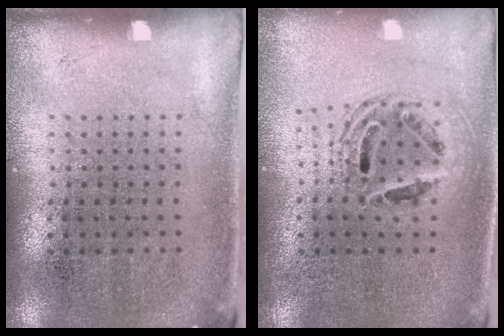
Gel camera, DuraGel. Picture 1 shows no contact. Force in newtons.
{"total": 1.6, "press": 1.3, "slide": 0.9}